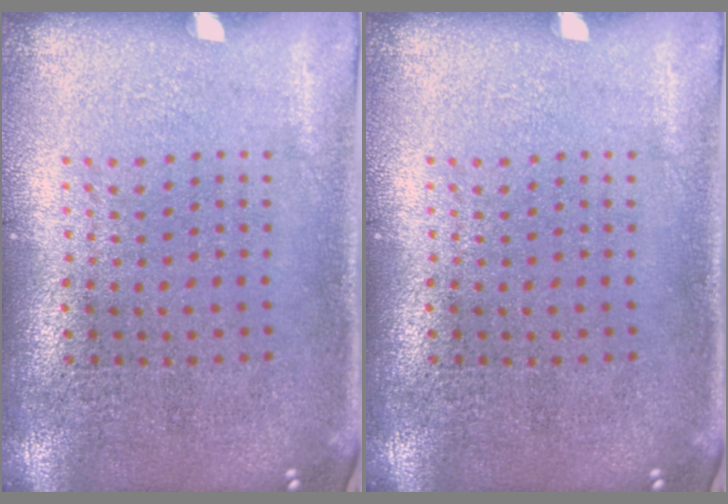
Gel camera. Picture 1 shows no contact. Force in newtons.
{"total": 0.0}